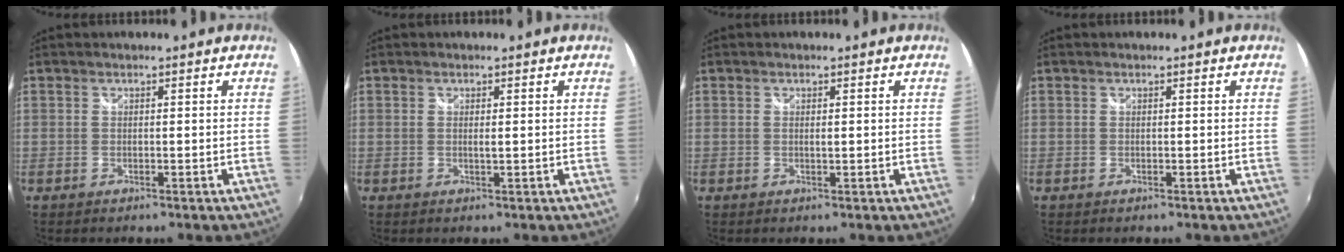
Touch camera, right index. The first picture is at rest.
{"total": 1.0, "force": [0.2, 0.0, 1.0], "torque": [-0.017, -0.001, 0.002]}
{"total": 0.9, "force": [0.1, 0.2, 0.8], "torque": [-0.014, 0.000, 0.002]}
{"total": 0.0}